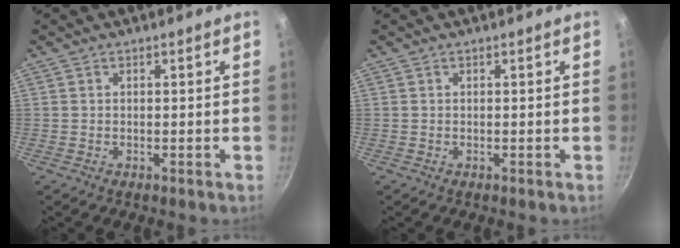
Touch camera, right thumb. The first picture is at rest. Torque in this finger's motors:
{"motor_torque": [-0.12, 0.10, 0.00, -0.02, 0.01]}